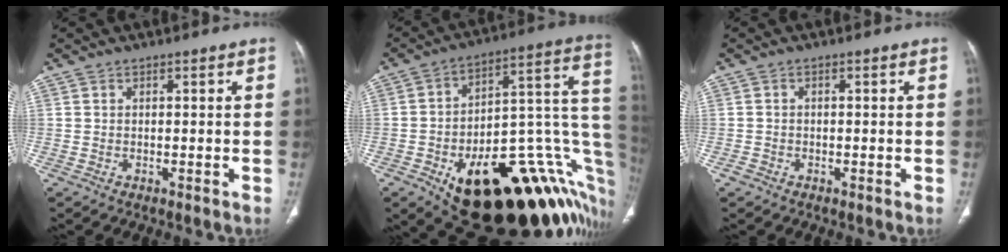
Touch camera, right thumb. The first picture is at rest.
{"total": 34.8, "force": [-12.6, 15.3, 28.6], "torque": [-0.269, 0.081, -0.173]}
{"total": 1.2, "force": [-0.8, 0.9, 0.3], "torque": [-0.006, 0.002, -0.016]}